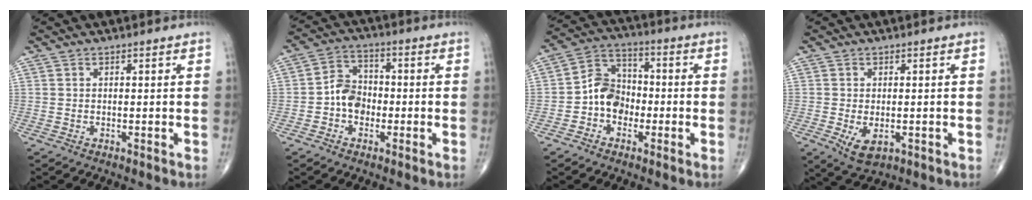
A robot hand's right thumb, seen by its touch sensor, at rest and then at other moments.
{"total": 6.6, "force": [-1.6, 5.3, 3.7], "torque": [-0.040, 0.027, -0.041]}
{"total": 8.5, "force": [-2.2, 6.9, 4.5], "torque": [-0.050, 0.037, -0.055]}
{"total": 4.8, "force": [-1.3, 2.6, 3.7], "torque": [-0.063, -0.011, -0.012]}